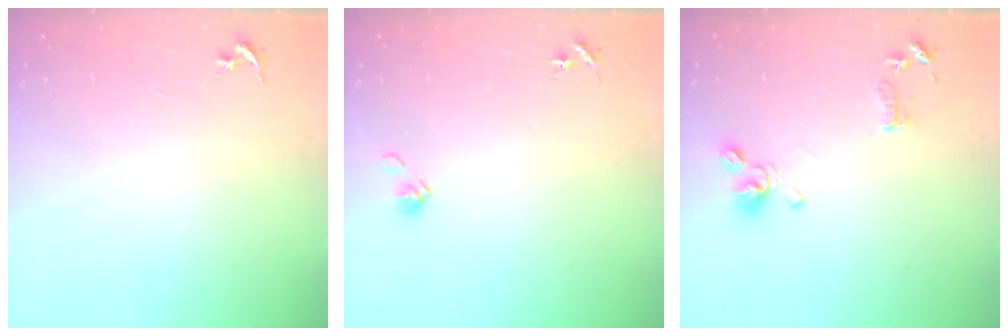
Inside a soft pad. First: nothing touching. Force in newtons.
{"total": 4.7, "press": 4.2, "slide": 2.2}
{"total": 9.8, "press": 9.7, "slide": 1.7}